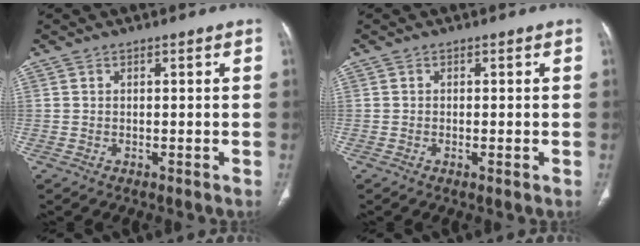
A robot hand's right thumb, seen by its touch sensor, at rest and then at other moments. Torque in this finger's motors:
{"motor_torque": [-0.26, 0.01, -0.12, -0.12, 0.03]}